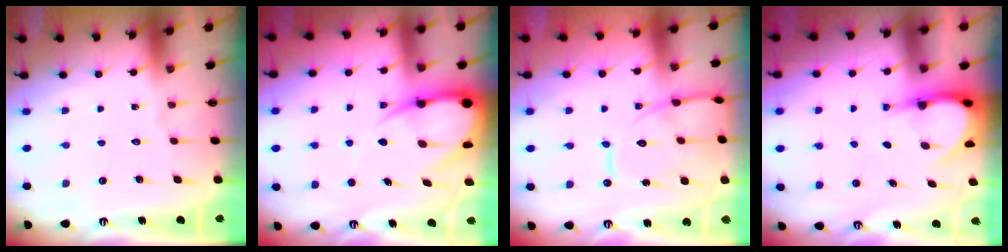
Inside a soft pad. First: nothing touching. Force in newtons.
{"total": 11.1, "press": 11.0, "slide": 1.2}
{"total": 12.4, "press": 12.4, "slide": 0.7}
{"total": 5.4, "press": 5.4, "slide": 0.4}